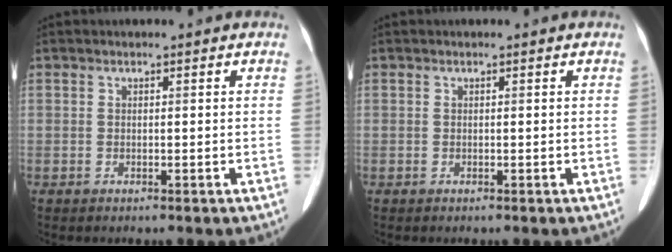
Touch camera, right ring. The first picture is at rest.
{"total": 0.0}